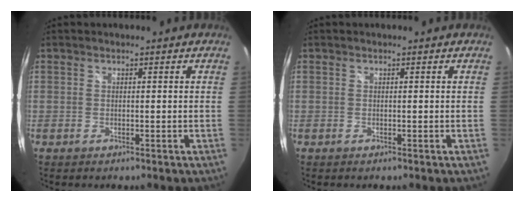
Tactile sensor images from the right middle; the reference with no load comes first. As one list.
[{"total": 0.0}]